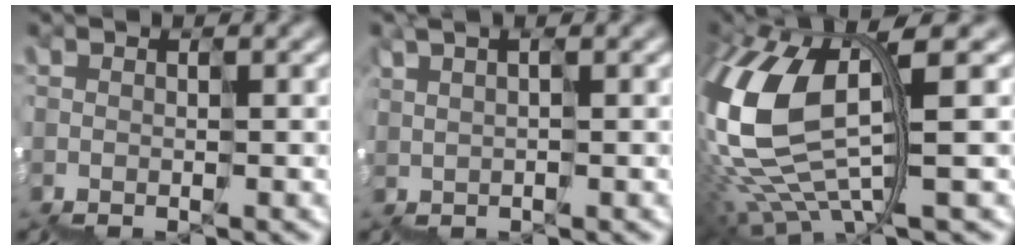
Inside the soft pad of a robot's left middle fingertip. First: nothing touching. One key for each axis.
{"total": 2.5, "fx": 1.0, "fy": 1.0, "fz": 2.0, "tx": -0.001, "ty": 0.017, "tz": 0.016}
{"total": 8.6, "fx": 1.7, "fy": 3.4, "fz": 7.7, "tx": -0.202, "ty": -0.007, "tz": 0.046}